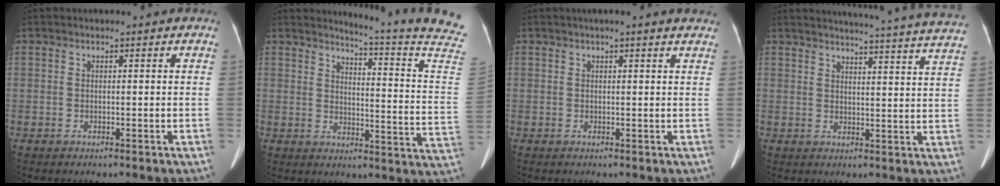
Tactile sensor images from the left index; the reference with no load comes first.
{"total": 17.4, "force": [16.5, -2.5, 5.2], "torque": [-0.083, -0.152, 0.173]}
{"total": 4.2, "force": [3.6, 0.4, 2.1], "torque": [-0.025, 0.021, 0.029]}
{"total": 23.8, "force": [22.8, -0.7, 6.9], "torque": [-0.096, -0.079, 0.255]}